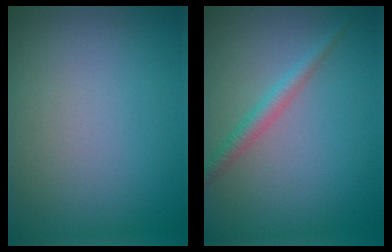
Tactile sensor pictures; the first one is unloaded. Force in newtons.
{"total": 1.8, "press": 1.8, "slide": 0.0}